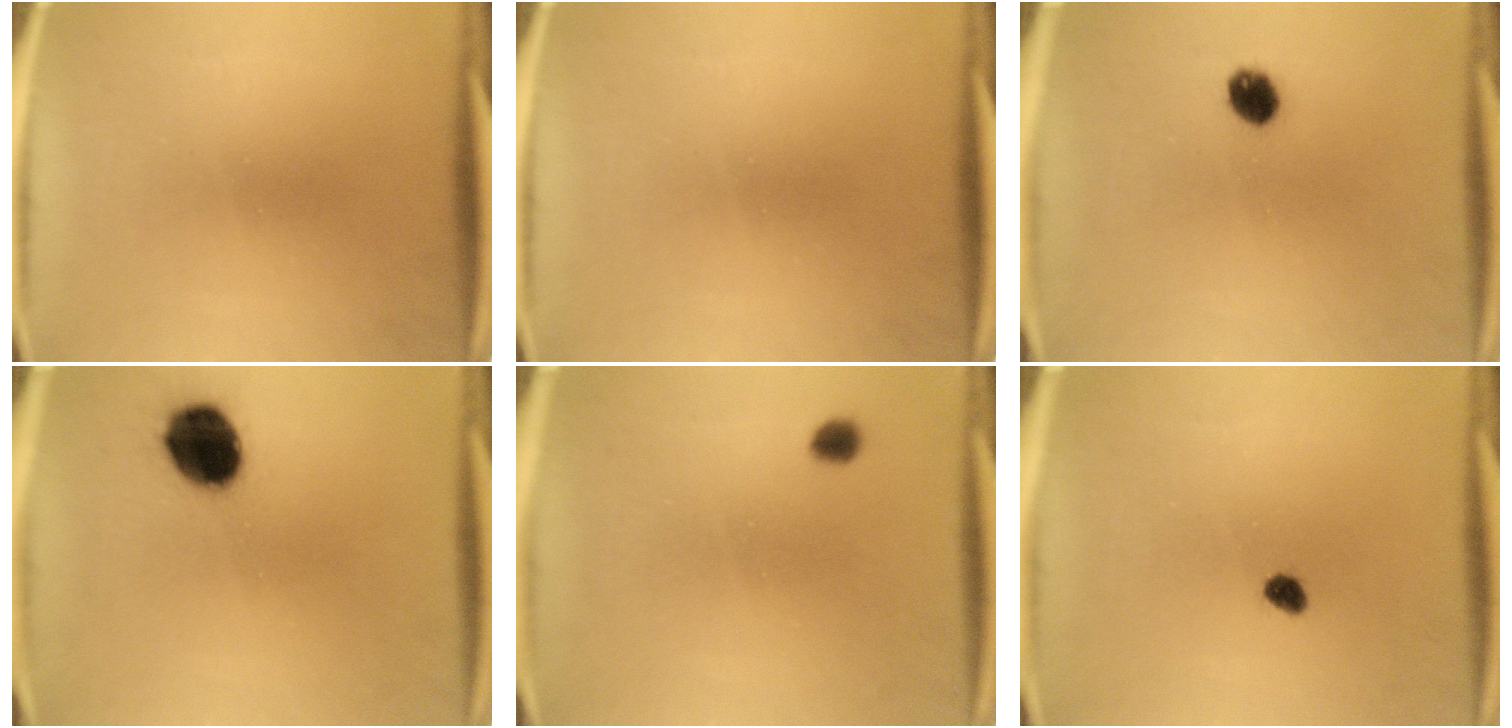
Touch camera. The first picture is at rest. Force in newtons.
{"total": 0.0}
{"total": 4.2}
{"total": 13.2}
{"total": 1.9}
{"total": 2.0}